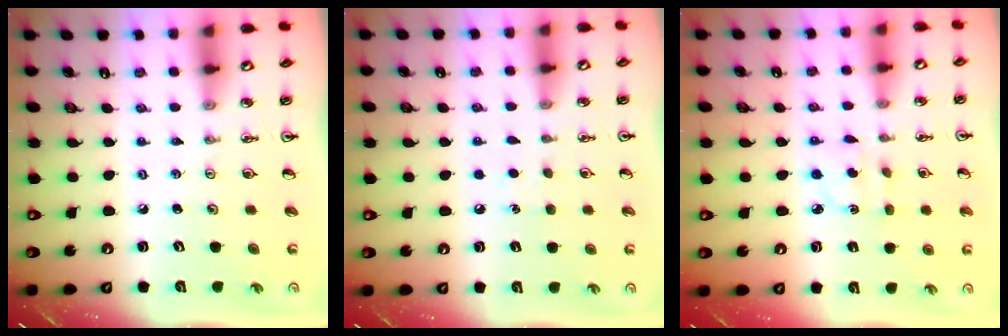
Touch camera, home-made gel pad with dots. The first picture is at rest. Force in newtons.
{"total": 4.7, "press": 4.6, "slide": 0.5}
{"total": 2.0, "press": 2.0, "slide": 0.4}